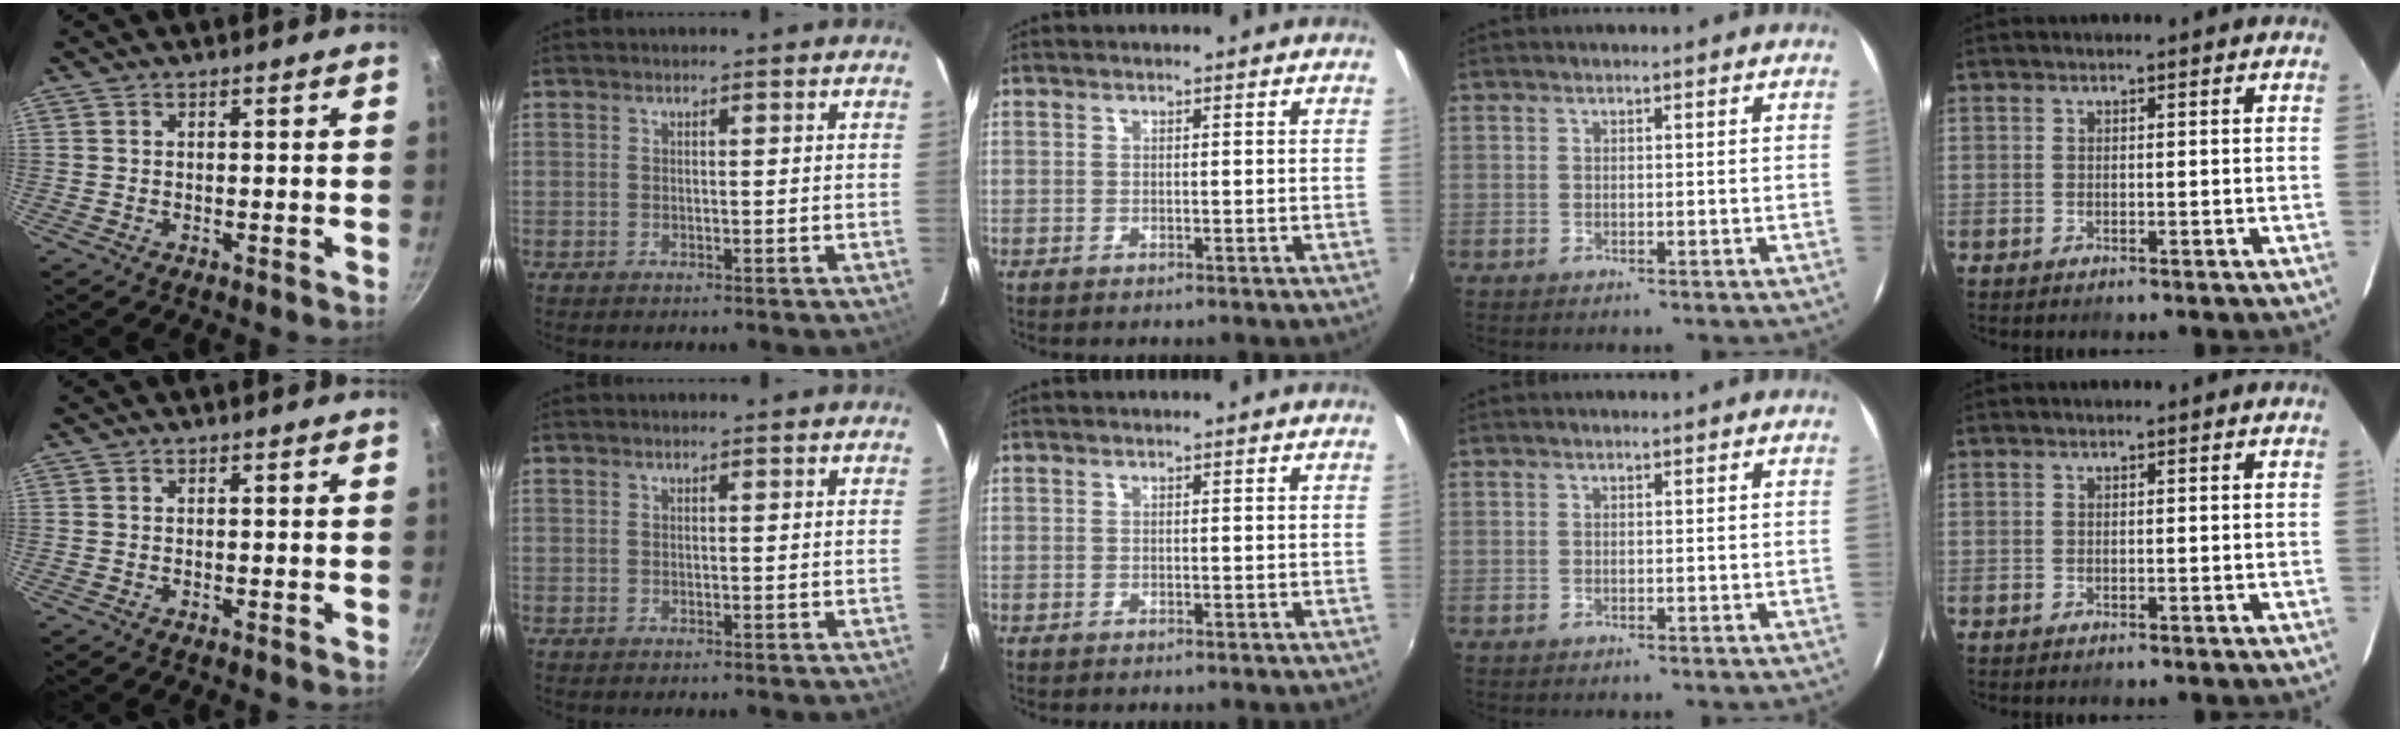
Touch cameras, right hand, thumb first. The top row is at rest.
{}